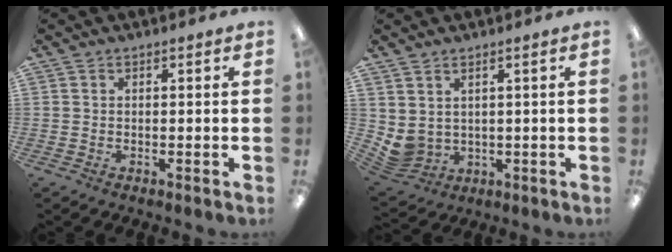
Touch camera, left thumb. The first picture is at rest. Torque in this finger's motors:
{"motor_torque": [0.72, 0.85, 0.35, -0.58, 0.03]}